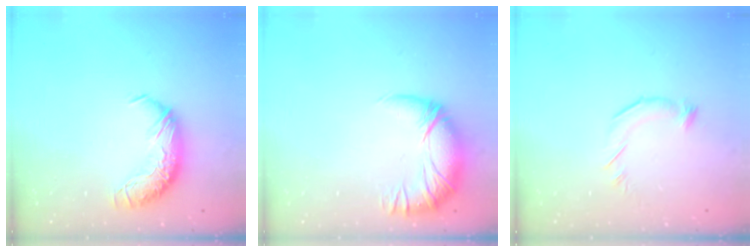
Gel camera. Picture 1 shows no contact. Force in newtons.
{"total": 3.5, "press": 2.4, "slide": 2.6}
{"total": 5.5, "press": 5.5, "slide": 0.3}